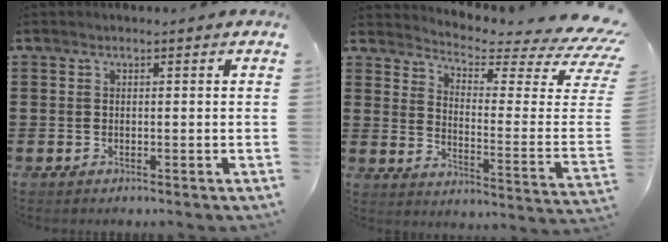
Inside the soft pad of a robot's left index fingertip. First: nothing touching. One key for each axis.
{"total": 4.0, "fx": 3.4, "fy": -0.1, "fz": 2.0, "tx": -0.054, "ty": -0.049, "tz": 0.051}